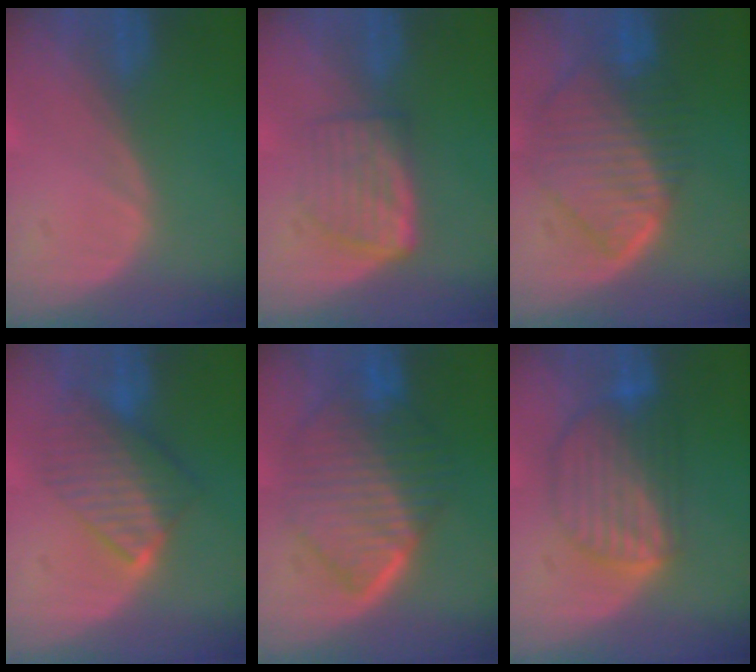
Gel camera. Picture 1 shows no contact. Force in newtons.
{"total": 6.1, "press": 5.4, "slide": 2.7}
{"total": 10.0, "press": 8.7, "slide": 4.9}
{"total": 7.3, "press": 7.1, "slide": 1.8}
{"total": 10.3, "press": 10.2, "slide": 0.9}
{"total": 8.5, "press": 7.6, "slide": 3.9}